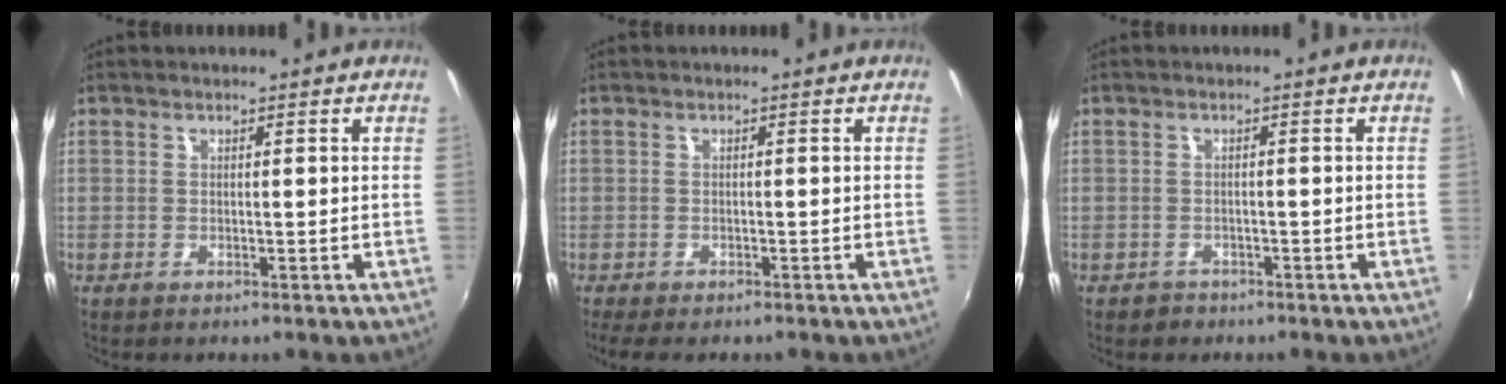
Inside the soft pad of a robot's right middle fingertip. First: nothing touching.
{"total": 4.5, "force": [-3.6, 1.6, 2.3], "torque": [-0.056, -0.025, -0.061]}
{"total": 1.9, "force": [-1.3, 1.4, 0.2], "torque": [-0.009, -0.001, -0.019]}